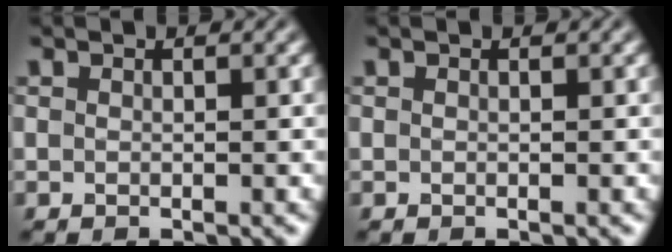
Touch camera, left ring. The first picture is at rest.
{"total": 0.0}